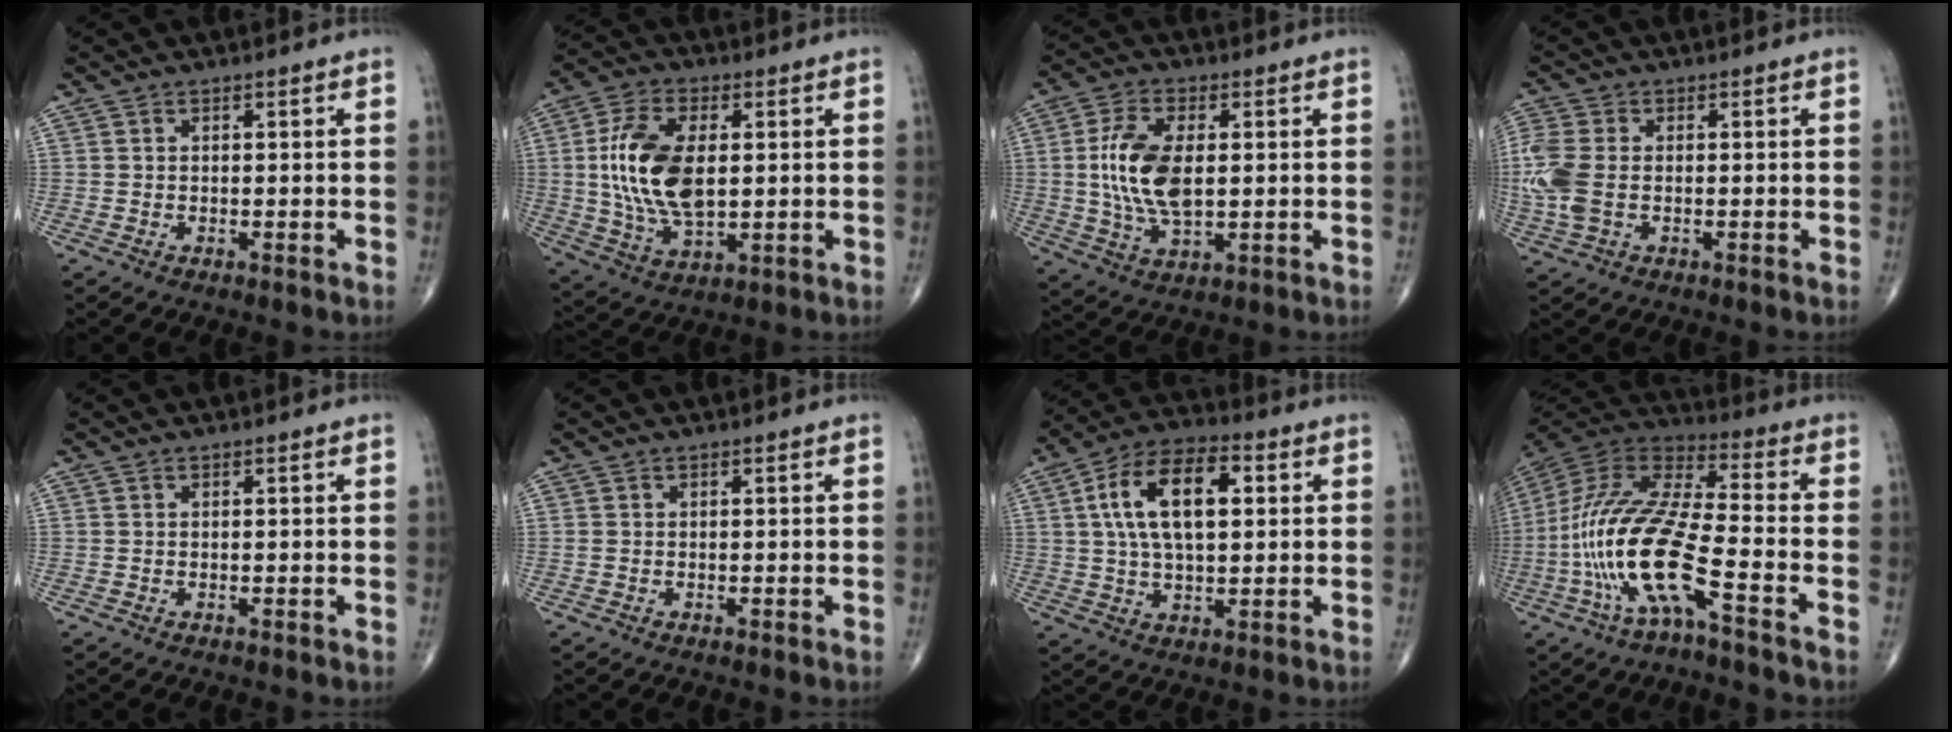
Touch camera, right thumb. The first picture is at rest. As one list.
[{"total": 15.2, "force": [1.4, 7.9, 12.9], "torque": [-0.253, -0.007, 0.030]}, {"total": 12.1, "force": [0.9, 6.1, 10.4], "torque": [-0.212, -0.006, 0.020]}, {"total": 8.8, "force": [-0.5, 5.6, 6.8], "torque": [-0.189, 0.006, -0.012]}, {"total": 0.0}, {"total": 0.6, "force": [0.0, 0.4, 0.4], "torque": [-0.012, 0.001, 0.001]}, {"total": 15.0, "force": [3.2, 7.6, 12.5], "torque": [-0.217, 0.014, 0.053]}, {"total": 20.3, "force": [-6.8, 5.2, 18.3], "torque": [-0.407, 0.038, -0.127]}]